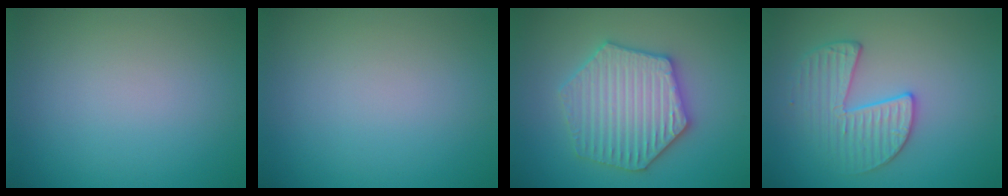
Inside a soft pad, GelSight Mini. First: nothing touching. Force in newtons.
{"total": 0.0}
{"total": 6.2, "press": 6.2, "slide": 1.0}
{"total": 3.3, "press": 3.2, "slide": 0.6}